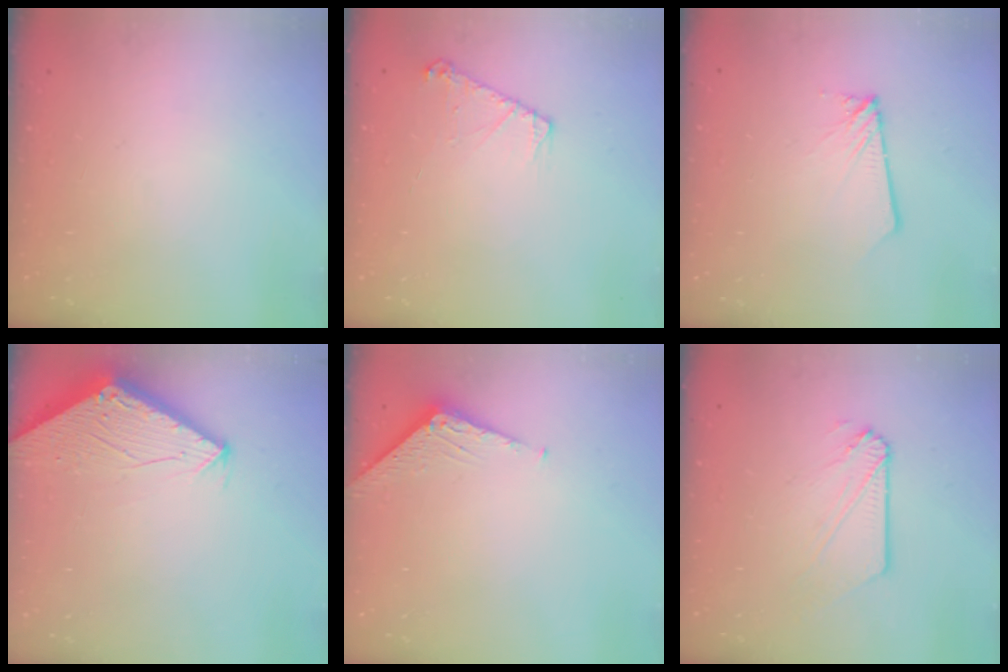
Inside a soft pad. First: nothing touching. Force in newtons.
{"total": 6.0, "press": 6.0, "slide": 0.7}
{"total": 1.8, "press": 1.8, "slide": 0.2}
{"total": 2.8, "press": 2.8, "slide": 0.1}
{"total": 3.5, "press": 3.5, "slide": 0.3}
{"total": 4.4, "press": 4.4, "slide": 0.5}